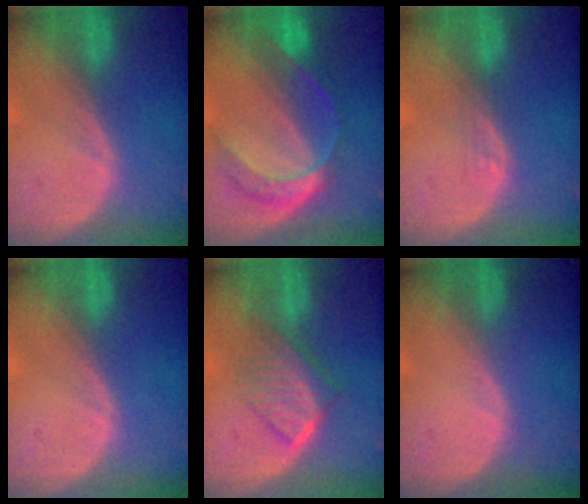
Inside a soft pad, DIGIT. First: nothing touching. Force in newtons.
{"total": 7.8, "press": 6.4, "slide": 4.4}
{"total": 1.1, "press": 1.1, "slide": 0.1}
{"total": 0.0}
{"total": 6.7, "press": 6.1, "slide": 2.8}
{"total": 0.0}